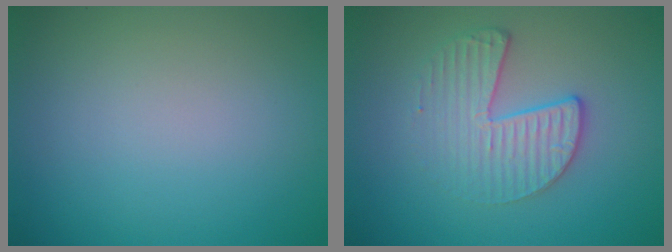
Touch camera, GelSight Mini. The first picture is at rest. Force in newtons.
{"total": 3.3, "press": 2.9, "slide": 1.6}